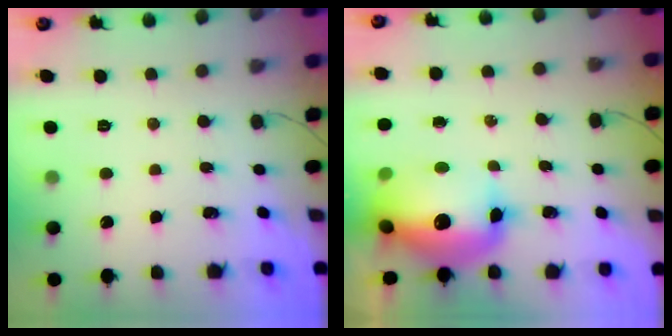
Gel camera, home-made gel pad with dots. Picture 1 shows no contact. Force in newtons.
{"total": 17.0, "press": 16.6, "slide": 3.9}